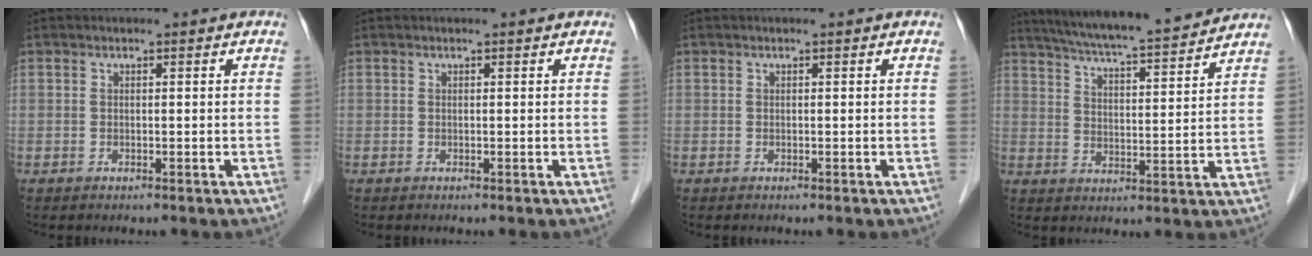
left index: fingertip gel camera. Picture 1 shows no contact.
{"total": 0.0}
{"total": 0.0}
{"total": 16.4, "force": [14.9, 0.2, 6.9], "torque": [-0.119, 0.009, 0.218]}